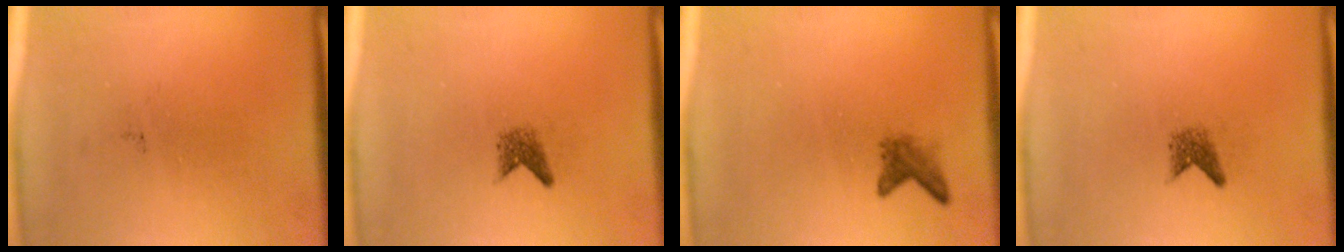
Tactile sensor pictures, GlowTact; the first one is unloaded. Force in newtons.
{"total": 1.5}
{"total": 1.7}
{"total": 1.5}